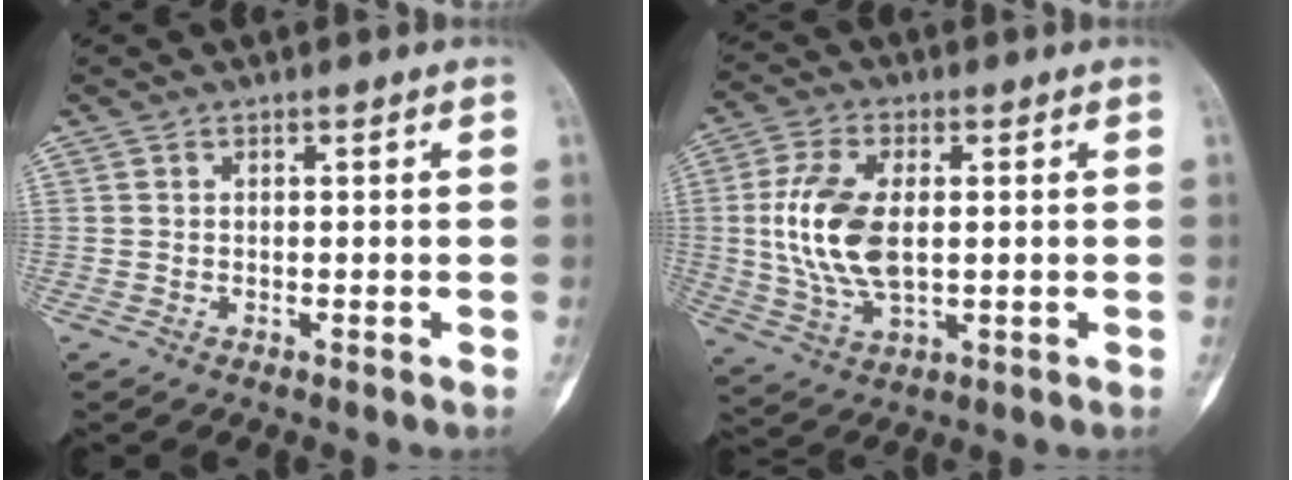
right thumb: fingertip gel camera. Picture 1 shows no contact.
{"total": 13.3, "force": [0.7, 7.4, 11.0], "torque": [-0.221, -0.001, 0.018]}